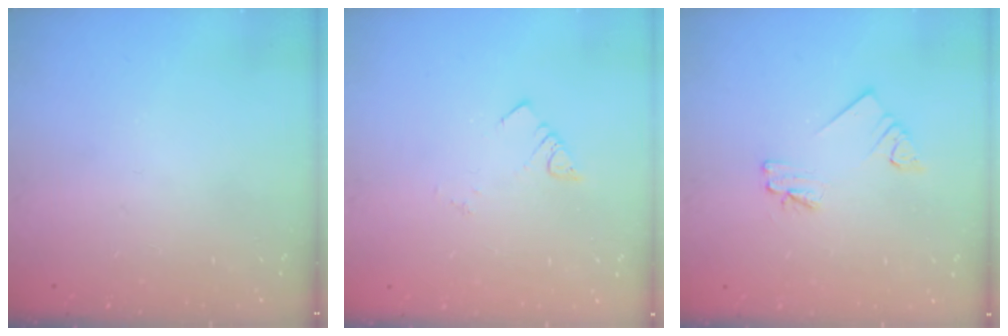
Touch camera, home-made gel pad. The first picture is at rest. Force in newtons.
{"total": 1.9, "press": 1.9, "slide": 0.1}
{"total": 2.3, "press": 2.3, "slide": 0.1}